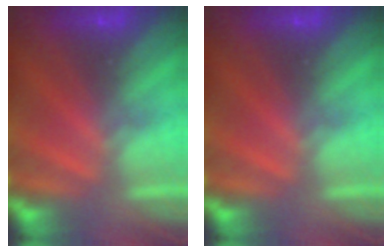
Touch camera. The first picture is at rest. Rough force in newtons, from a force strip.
{"total": 0.0}